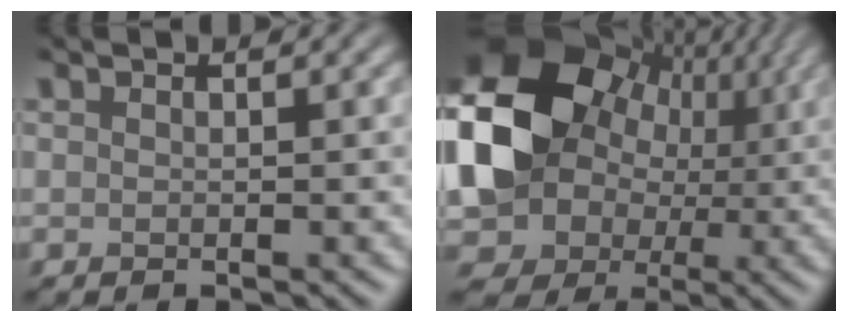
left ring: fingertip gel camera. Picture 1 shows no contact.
{"total": 18.8, "force": [1.9, 15.8, 10.0], "torque": [-0.220, 0.009, 0.012]}